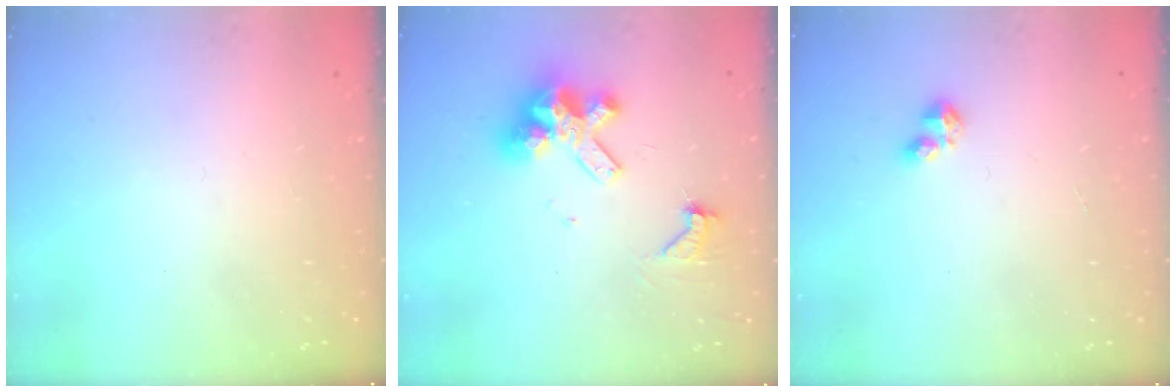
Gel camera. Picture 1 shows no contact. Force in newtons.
{"total": 11.3, "press": 11.2, "slide": 1.2}
{"total": 2.8, "press": 2.8, "slide": 0.6}